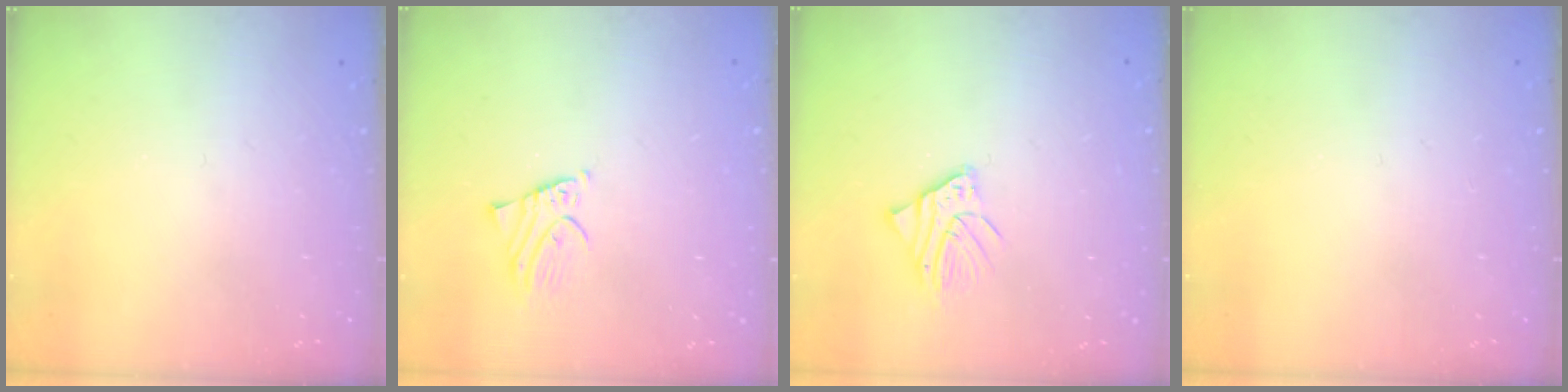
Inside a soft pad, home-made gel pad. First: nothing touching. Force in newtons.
{"total": 1.9, "press": 1.9, "slide": 0.1}
{"total": 3.3, "press": 3.3, "slide": 0.4}
{"total": 0.0}